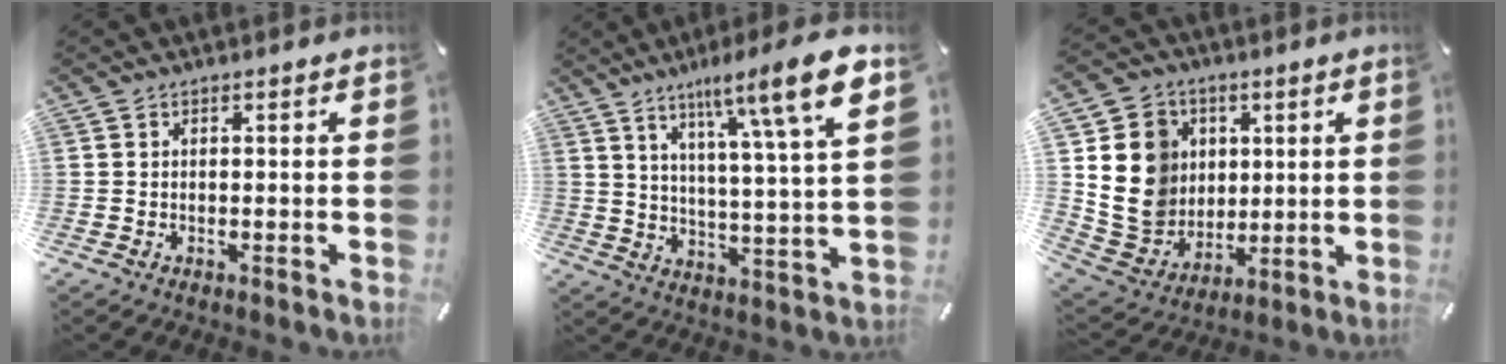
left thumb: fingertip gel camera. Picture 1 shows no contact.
{"total": 14.9, "force": [9.1, 1.5, 11.7], "torque": [-0.187, -0.049, 0.136]}
{"total": 15.3, "force": [2.7, 13.9, 5.6], "torque": [-0.122, -0.007, 0.058]}